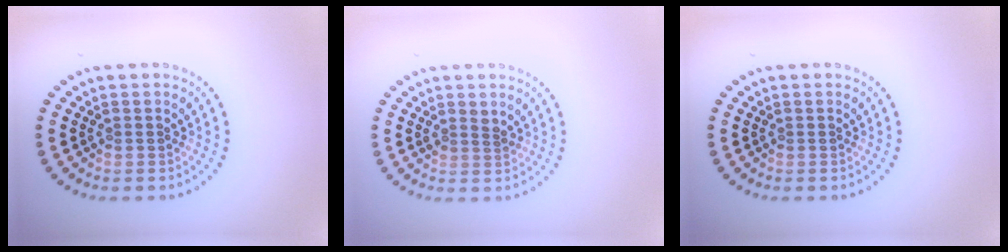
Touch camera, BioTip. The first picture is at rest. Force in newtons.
{"total": 1.1, "press": 0.8, "slide": 0.7}
{"total": 0.0}